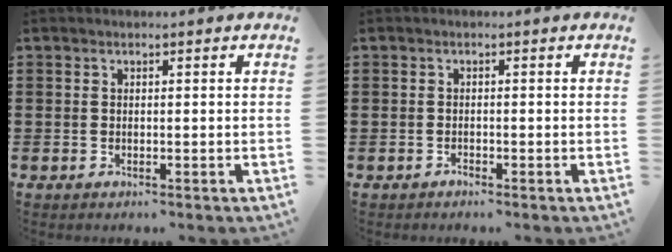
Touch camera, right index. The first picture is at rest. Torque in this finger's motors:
{"motor_torque": [0.17, 1.32, -1.05, -0.21]}